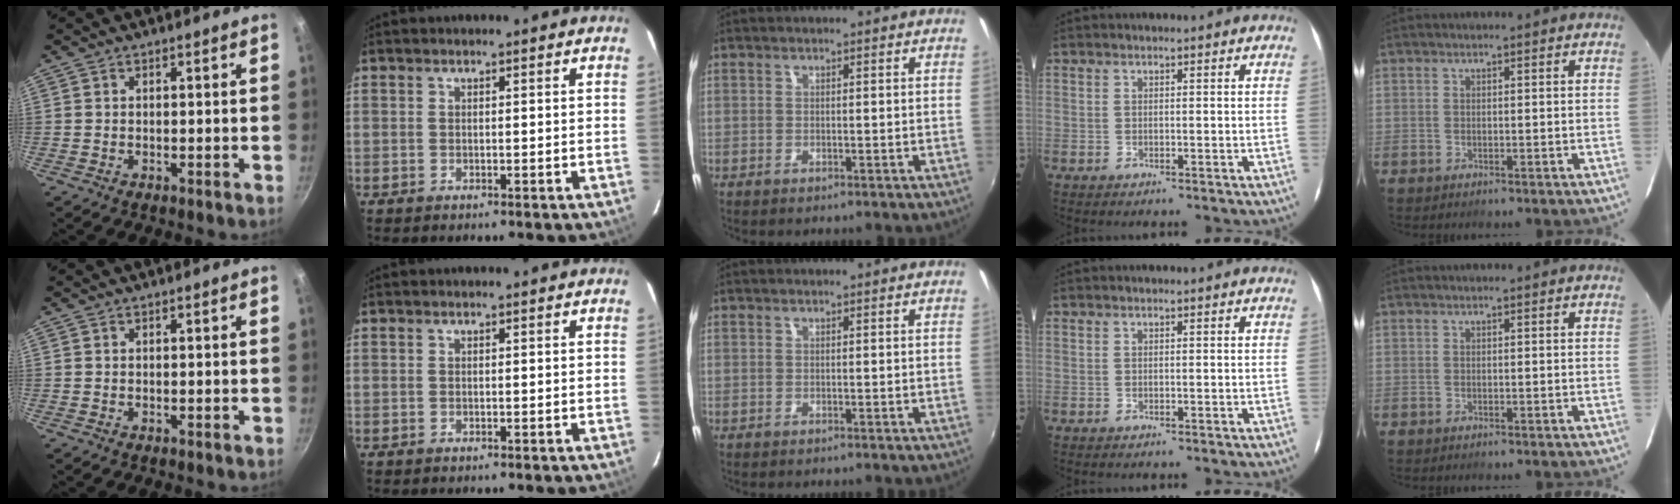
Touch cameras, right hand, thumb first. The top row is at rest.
{}